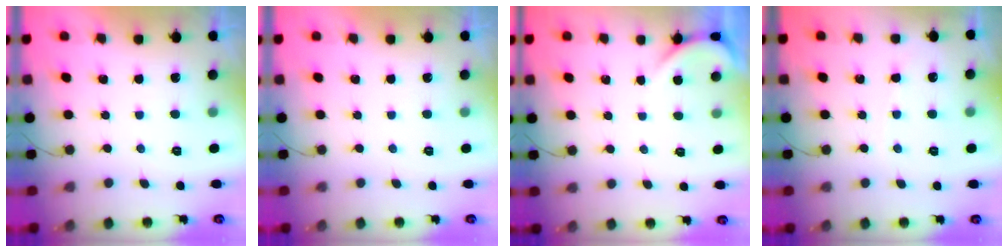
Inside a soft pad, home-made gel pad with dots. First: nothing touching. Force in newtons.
{"total": 0.0}
{"total": 2.0, "press": 2.0, "slide": 0.2}
{"total": 2.9, "press": 2.9, "slide": 0.4}